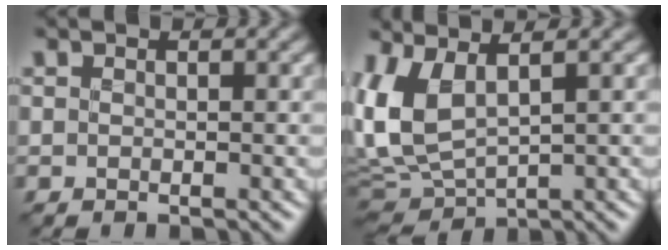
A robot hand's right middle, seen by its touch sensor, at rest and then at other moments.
{"total": 6.5, "force": [1.2, 3.2, 5.6], "torque": [-0.135, 0.002, 0.019]}